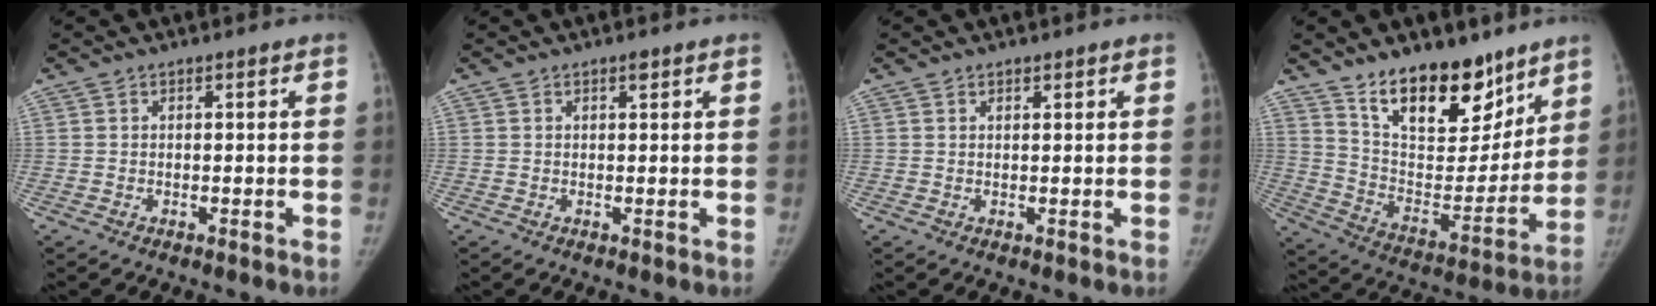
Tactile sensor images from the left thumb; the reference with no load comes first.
{"total": 1.0, "force": [0.6, 0.4, 0.7], "torque": [-0.008, -0.002, 0.009]}
{"total": 0.9, "force": [0.7, 0.5, 0.3], "torque": [0.002, -0.004, 0.008]}
{"total": 21.0, "force": [14.4, 10.5, 11.1], "torque": [-0.124, -0.088, 0.241]}